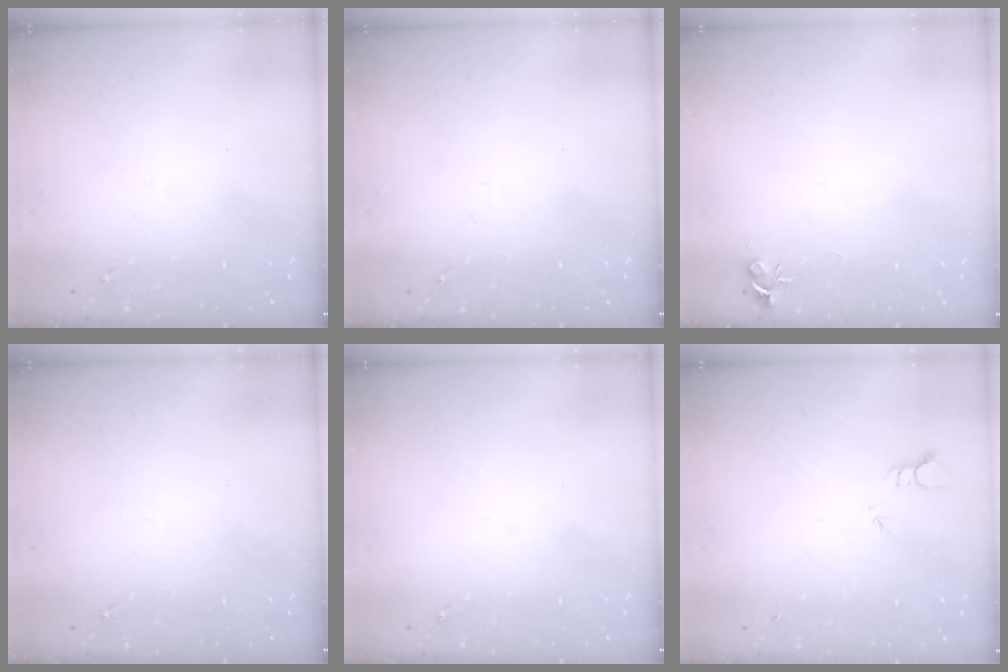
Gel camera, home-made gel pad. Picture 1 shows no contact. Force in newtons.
{"total": 0.0}
{"total": 4.7, "press": 4.7, "slide": 0.6}
{"total": 0.0}
{"total": 0.0}
{"total": 2.3, "press": 2.3, "slide": 0.1}